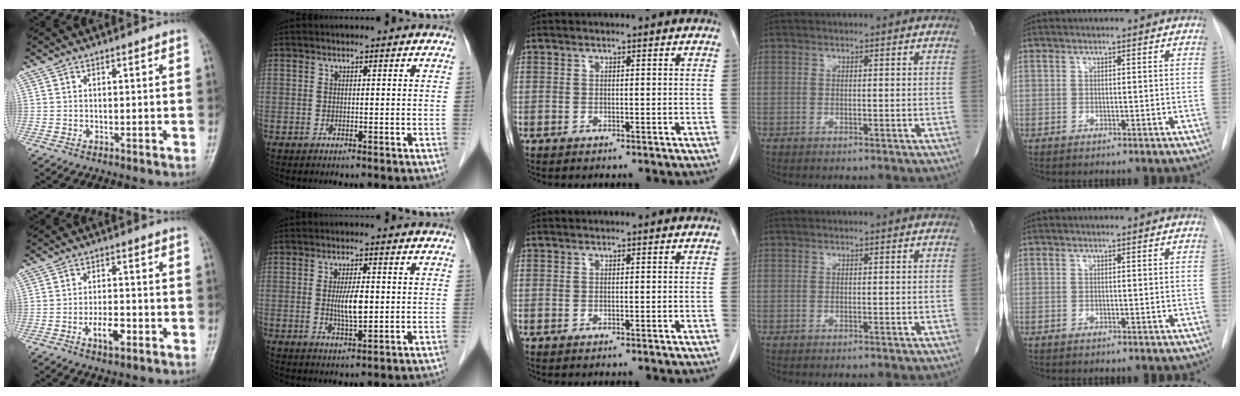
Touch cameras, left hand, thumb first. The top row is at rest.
{"thumb": {"total": 5.0, "force": [-2.3, 2.2, 3.8], "torque": [-0.062, 0.010, -0.036]}, "index": {"total": 4.7, "force": [0.0, 1.0, 4.6], "torque": [-0.088, -0.006, 0.001]}}